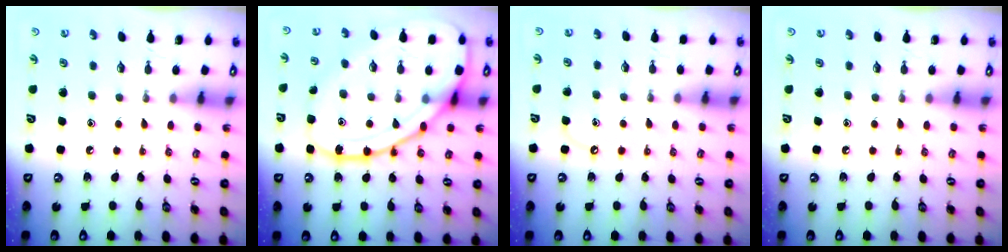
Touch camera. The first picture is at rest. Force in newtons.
{"total": 19.8, "press": 19.8, "slide": 1.8}
{"total": 5.5, "press": 5.5, "slide": 0.7}
{"total": 0.0}